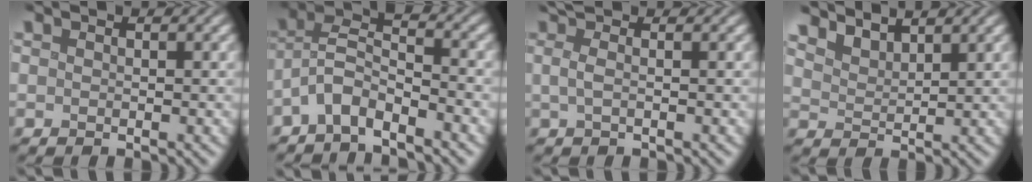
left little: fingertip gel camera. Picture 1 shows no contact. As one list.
[{"total": 4.3, "force": [-2.8, 1.2, 3.0], "torque": [-0.059, 0.010, -0.064]}, {"total": 2.3, "force": [0.8, 0.8, 2.0], "torque": [-0.038, 0.002, 0.000]}, {"total": 3.5, "force": [3.2, 1.0, 1.0], "torque": [-0.026, -0.004, 0.063]}]